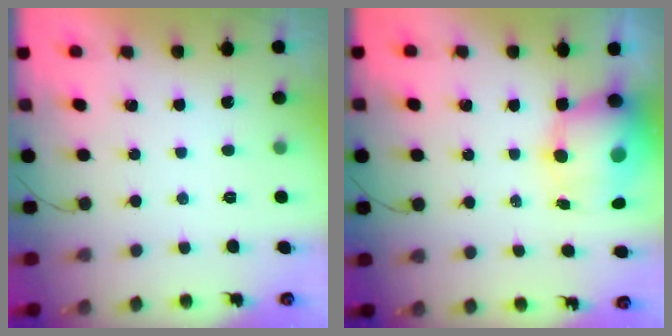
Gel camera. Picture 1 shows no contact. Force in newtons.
{"total": 11.6, "press": 11.1, "slide": 3.4}